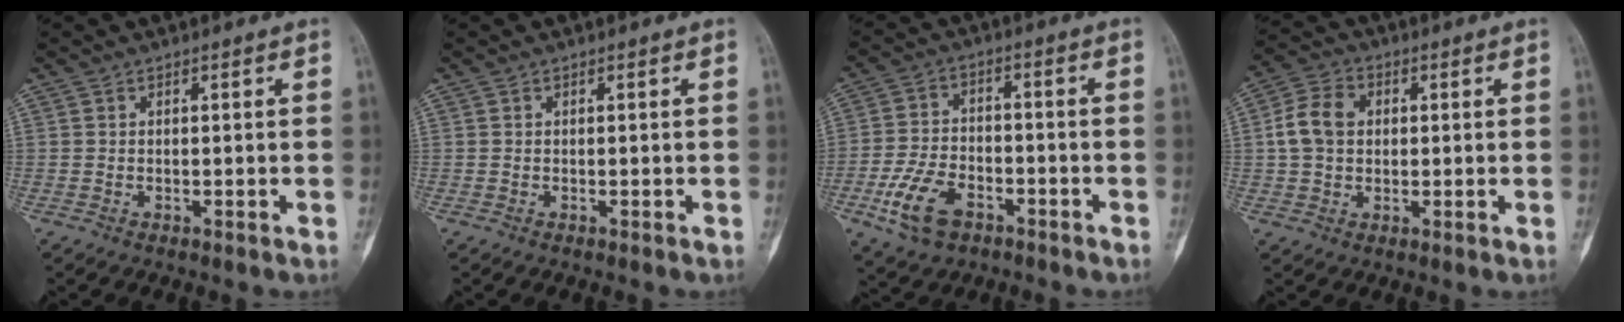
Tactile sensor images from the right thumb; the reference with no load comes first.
{"total": 0.0}
{"total": 10.0, "force": [-5.1, 5.9, 6.2], "torque": [-0.117, 0.022, -0.091]}
{"total": 7.9, "force": [0.9, 6.1, 5.0], "torque": [-0.087, 0.016, 0.011]}